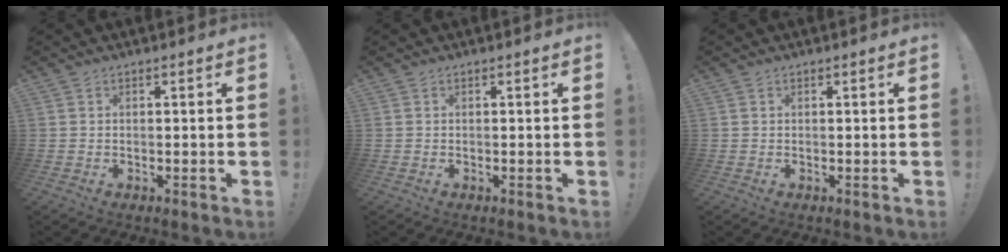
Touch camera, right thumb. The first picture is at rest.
{"total": 0.0}
{"total": 0.0}